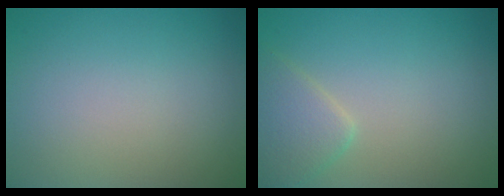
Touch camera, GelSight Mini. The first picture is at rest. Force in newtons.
{"total": 2.7, "press": 2.7, "slide": 0.1}